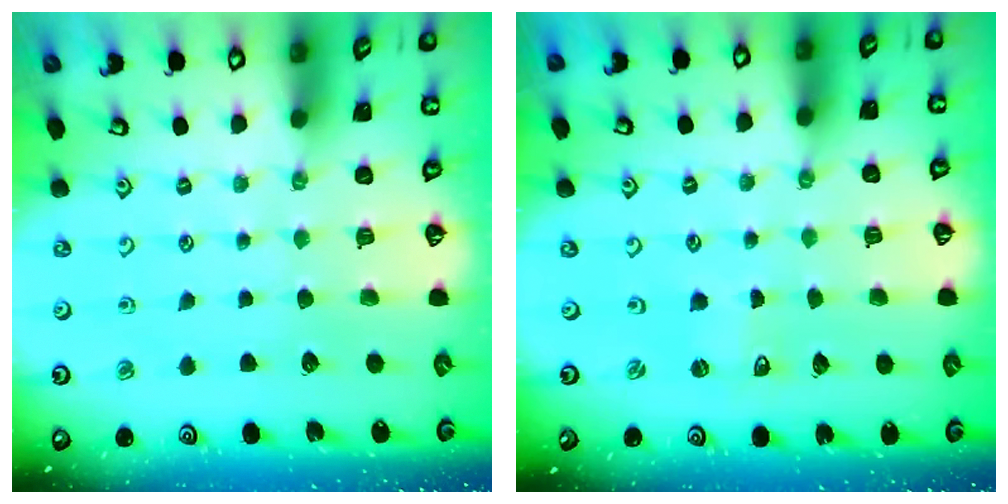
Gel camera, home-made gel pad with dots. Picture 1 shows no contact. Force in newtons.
{"total": 0.0}